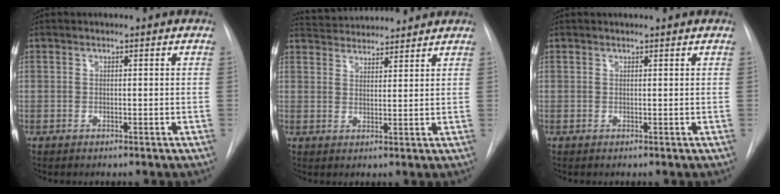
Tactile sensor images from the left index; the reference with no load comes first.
{"total": 9.2, "force": [8.9, 1.4, 1.8], "torque": [-0.034, 0.026, 0.135]}
{"total": 1.9, "force": [1.8, 0.0, 0.5], "torque": [-0.007, 0.014, 0.024]}